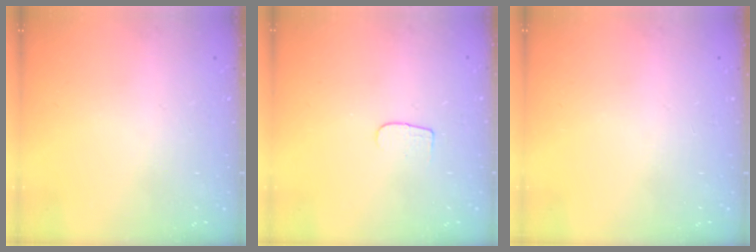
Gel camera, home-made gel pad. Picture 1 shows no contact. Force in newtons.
{"total": 4.8, "press": 4.8, "slide": 0.5}
{"total": 0.0}